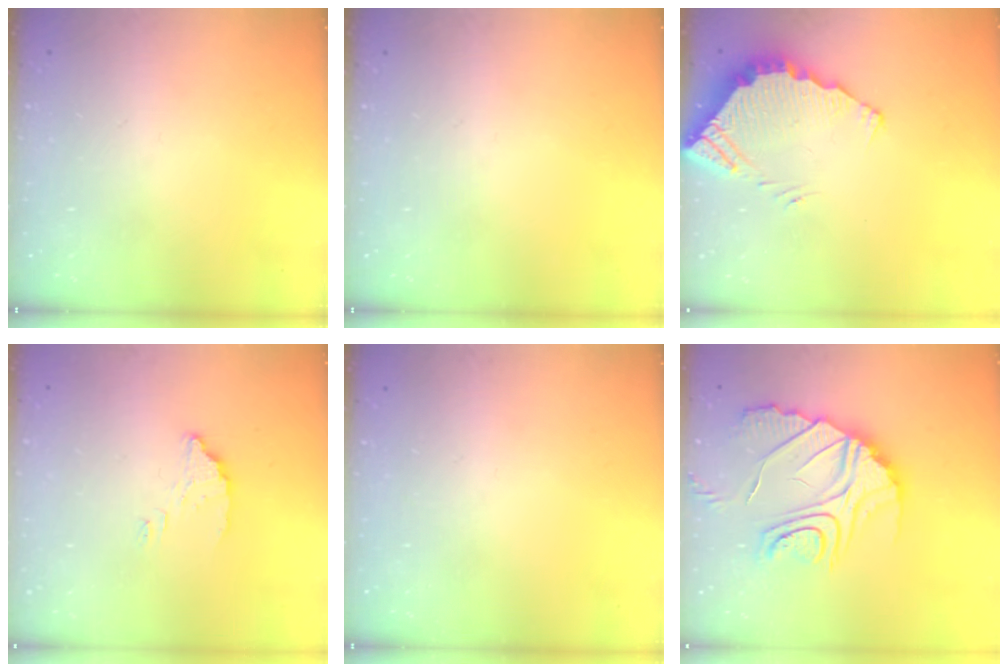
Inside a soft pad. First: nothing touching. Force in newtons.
{"total": 0.0}
{"total": 3.9, "press": 3.9, "slide": 0.2}
{"total": 3.8, "press": 3.8, "slide": 0.2}
{"total": 0.0}
{"total": 19.1, "press": 19.0, "slide": 2.0}